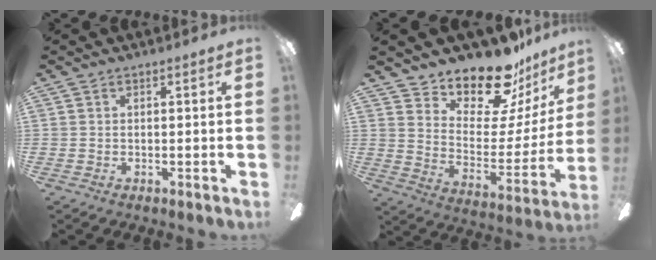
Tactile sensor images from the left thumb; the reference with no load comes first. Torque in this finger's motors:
{"motor_torque": [0.29, 0.20, 0.83, -1.94, 0.04]}